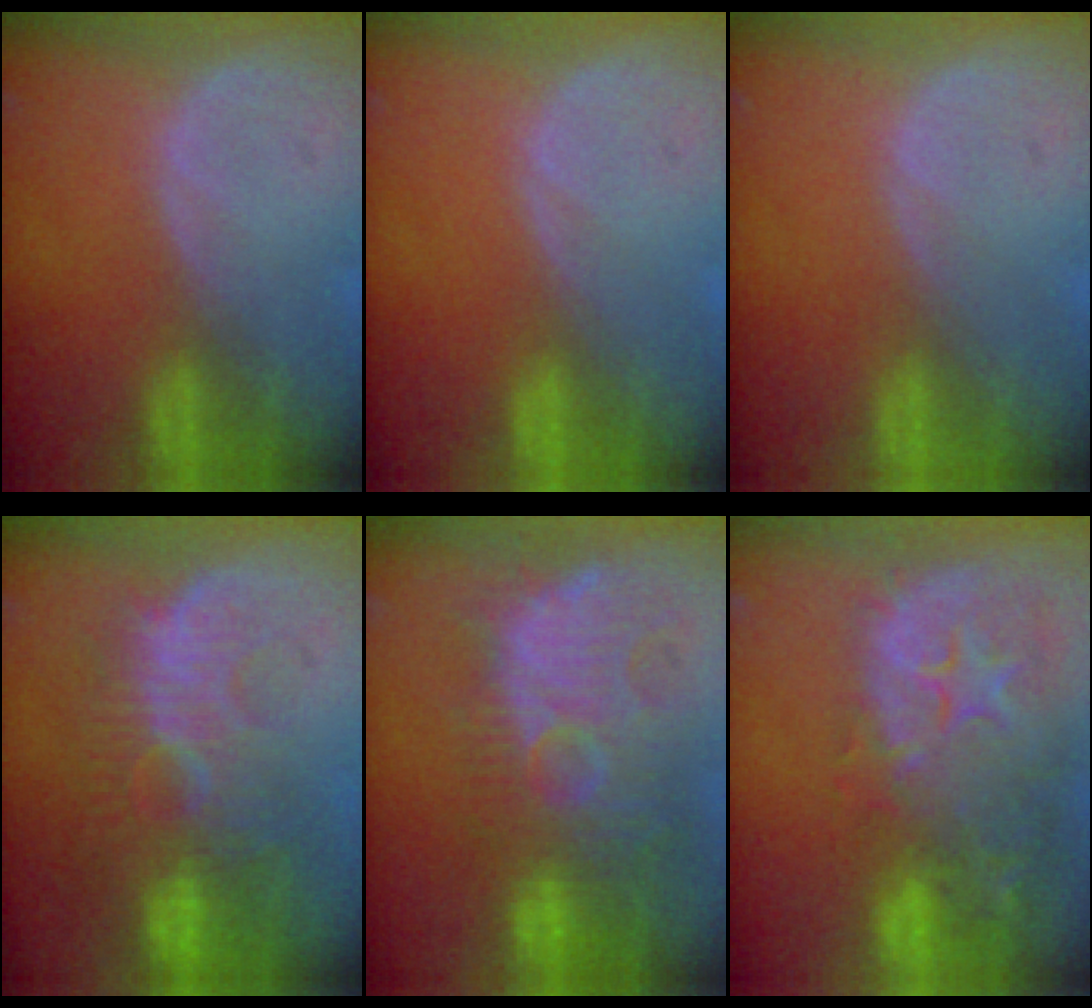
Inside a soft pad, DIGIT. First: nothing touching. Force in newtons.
{"total": 0.0}
{"total": 0.0}
{"total": 11.1, "press": 9.6, "slide": 5.6}
{"total": 12.1, "press": 11.7, "slide": 2.9}
{"total": 14.6, "press": 11.8, "slide": 8.6}